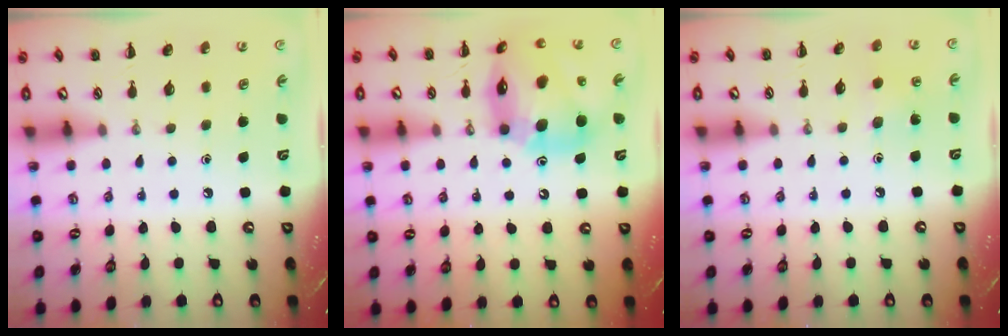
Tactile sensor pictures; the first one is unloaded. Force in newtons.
{"total": 17.4, "press": 16.7, "slide": 5.1}
{"total": 7.7, "press": 7.5, "slide": 2.0}